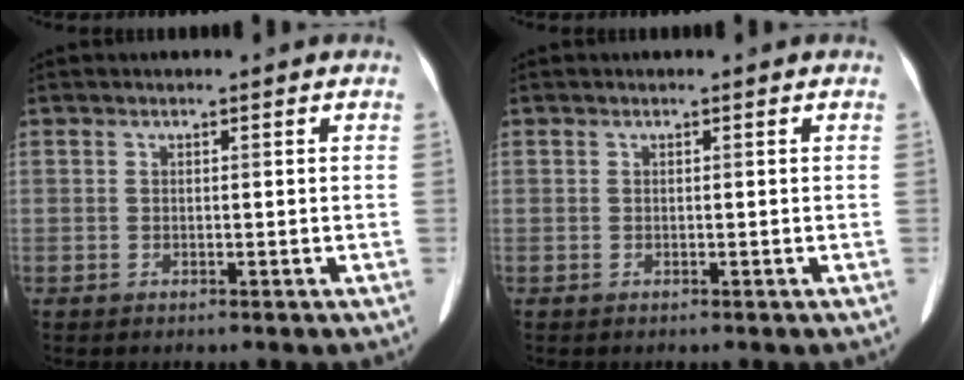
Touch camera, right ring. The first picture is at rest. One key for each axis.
{"total": 0.0}